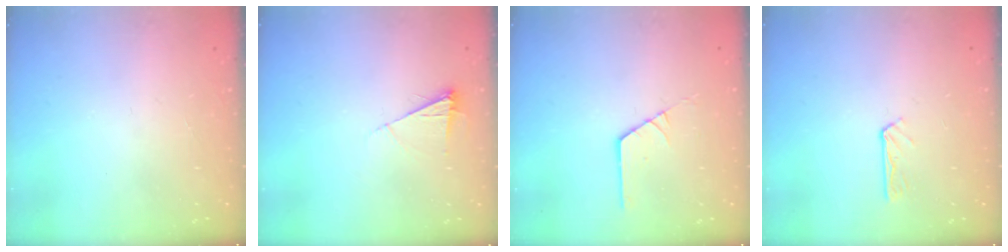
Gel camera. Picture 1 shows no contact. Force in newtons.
{"total": 5.4, "press": 5.4, "slide": 0.7}
{"total": 1.0, "press": 1.0, "slide": 0.1}
{"total": 2.7, "press": 2.7, "slide": 0.2}